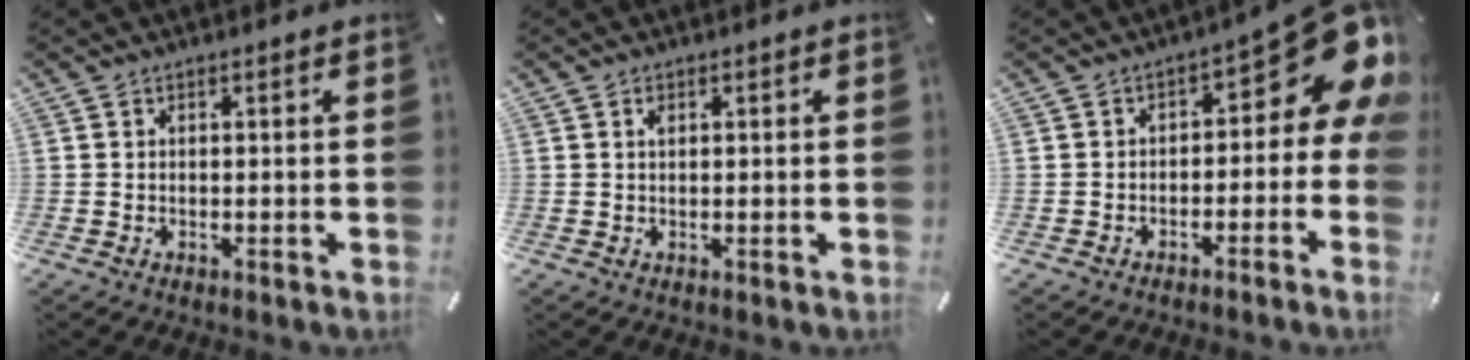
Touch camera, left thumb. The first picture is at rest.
{"total": 1.1, "force": [0.4, 0.6, 0.8], "torque": [-0.016, 0.003, 0.006]}
{"total": 12.7, "force": [3.9, 6.2, 10.4], "torque": [-0.118, -0.036, 0.063]}